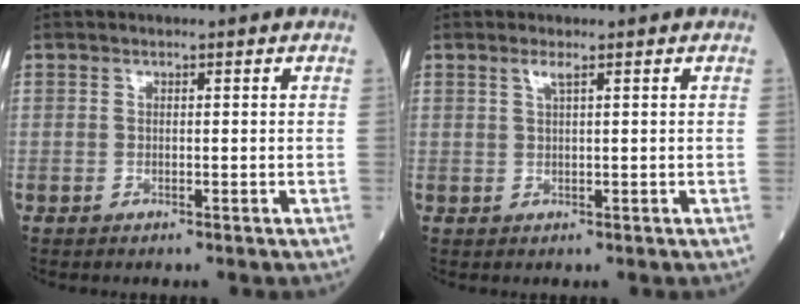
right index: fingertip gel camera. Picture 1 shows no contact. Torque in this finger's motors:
{"motor_torque": [-0.06, 0.05, 0.11, 0.03]}